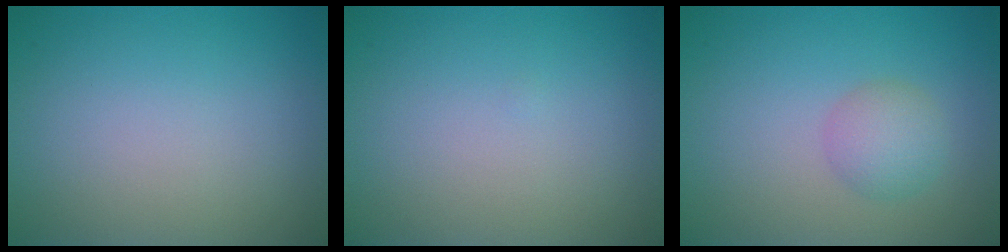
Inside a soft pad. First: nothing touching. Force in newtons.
{"total": 0.0}
{"total": 2.4, "press": 2.4, "slide": 0.1}